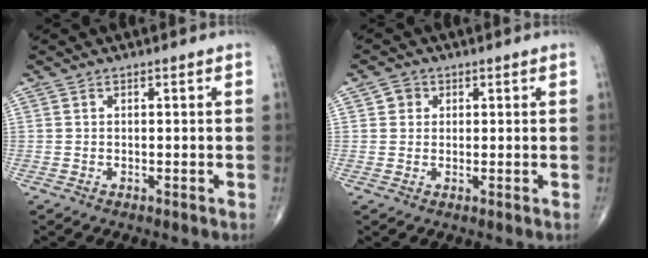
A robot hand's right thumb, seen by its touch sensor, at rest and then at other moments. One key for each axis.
{"total": 2.4, "fx": 0.7, "fy": 2.2, "fz": 0.7, "tx": 0.002, "ty": -0.001, "tz": 0.007}